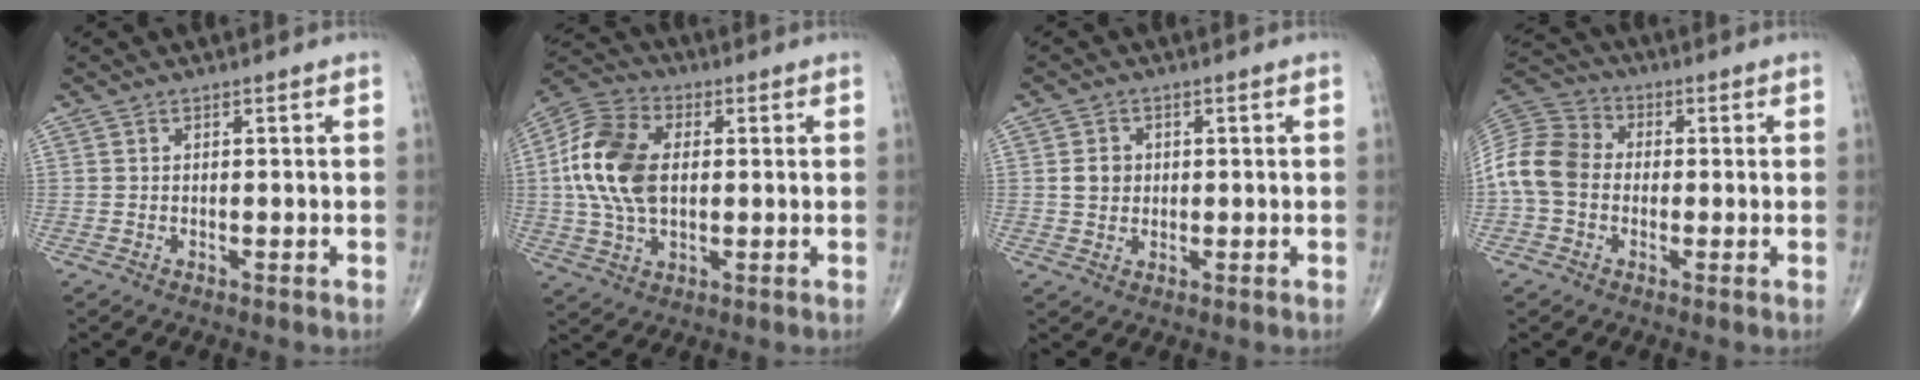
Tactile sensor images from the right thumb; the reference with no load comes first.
{"total": 15.5, "force": [1.3, 9.5, 12.1], "torque": [-0.242, 0.014, 0.020]}
{"total": 3.2, "force": [0.4, 2.8, 1.6], "torque": [-0.012, 0.002, 0.008]}
{"total": 11.3, "force": [-1.0, 9.0, 6.7], "torque": [-0.130, 0.033, -0.032]}